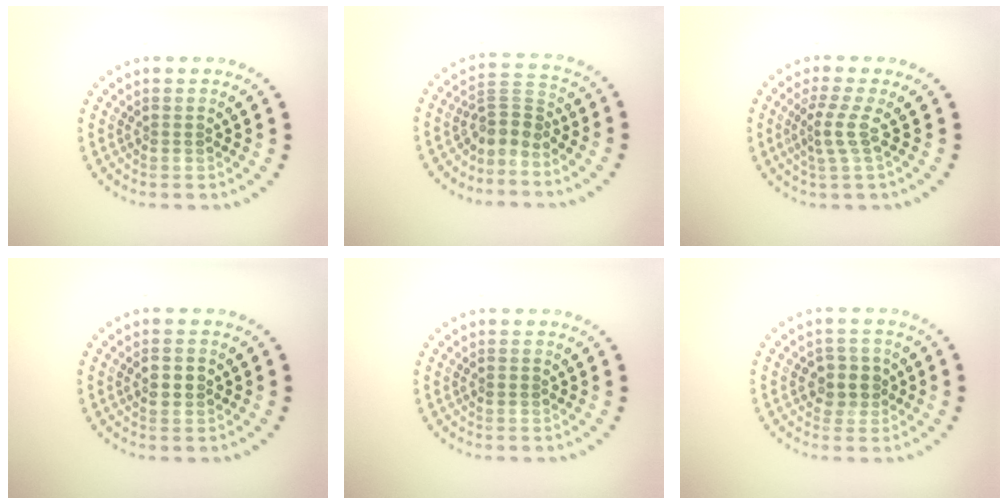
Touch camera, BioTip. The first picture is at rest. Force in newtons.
{"total": 2.8, "press": 2.0, "slide": 2.0}
{"total": 2.3, "press": 1.5, "slide": 1.7}
{"total": 2.2, "press": 2.1, "slide": 0.1}
{"total": 0.8, "press": 0.8, "slide": 0.1}
{"total": 2.5, "press": 2.4, "slide": 0.8}